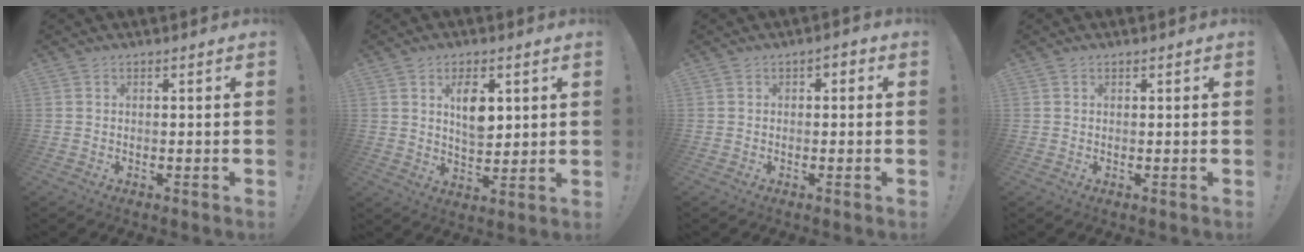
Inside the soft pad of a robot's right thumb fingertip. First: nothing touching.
{"total": 9.0, "force": [3.1, 5.2, 6.7], "torque": [-0.090, -0.009, 0.051]}
{"total": 1.7, "force": [-0.8, 1.3, 0.8], "torque": [-0.012, 0.008, -0.016]}
{"total": 0.6, "force": [0.5, 0.2, 0.1], "torque": [0.004, -0.002, 0.009]}